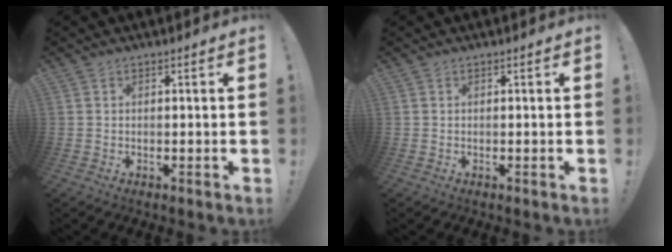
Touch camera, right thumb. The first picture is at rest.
{"total": 0.0}